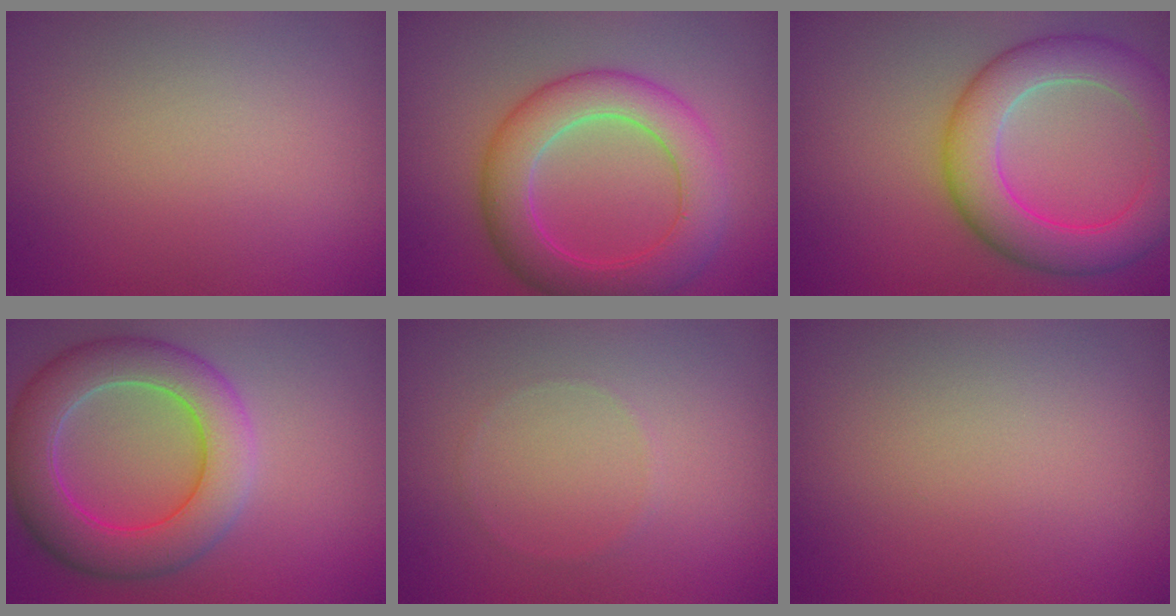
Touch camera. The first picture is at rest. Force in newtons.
{"total": 6.6, "press": 6.6, "slide": 0.3}
{"total": 7.6, "press": 7.6, "slide": 0.2}
{"total": 6.7, "press": 6.7, "slide": 0.5}
{"total": 0.5, "press": 0.5, "slide": 0.1}
{"total": 0.0}